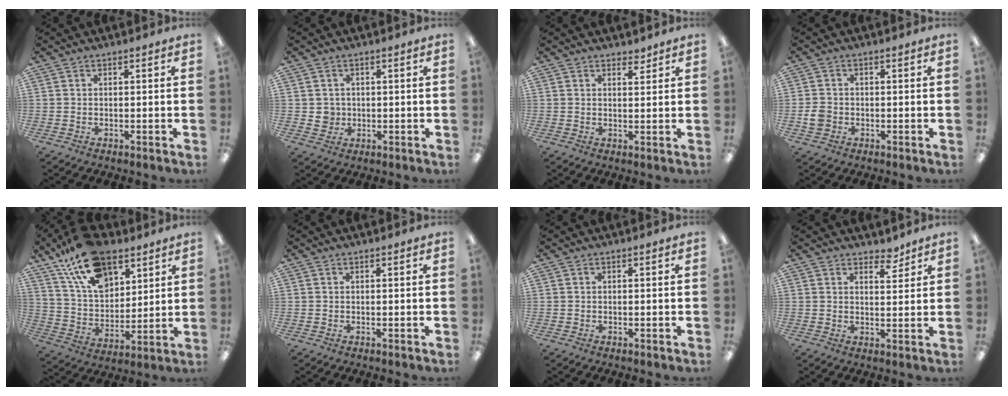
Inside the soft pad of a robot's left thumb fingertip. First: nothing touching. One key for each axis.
{"total": 3.0, "fx": 0.4, "fy": 2.9, "fz": 0.4, "tx": -0.006, "ty": 0.001, "tz": 0.006}
{"total": 2.5, "fx": 2.2, "fy": 1.0, "fz": 0.7, "tx": 0.009, "ty": -0.014, "tz": 0.036}
{"total": 3.1, "fx": -0.6, "fy": 2.7, "fz": 1.4, "tx": -0.023, "ty": 0.007, "tz": -0.010}
{"total": 19.4, "fx": 12.4, "fy": 10.5, "fz": 10.6, "tx": -0.195, "ty": -0.048, "tz": 0.227}
{"total": 0.0}
{"total": 0.0}
{"total": 4.4, "fx": 3.8, "fy": 1.9, "fz": 1.1, "tx": 0.002, "ty": -0.026, "tz": 0.064}